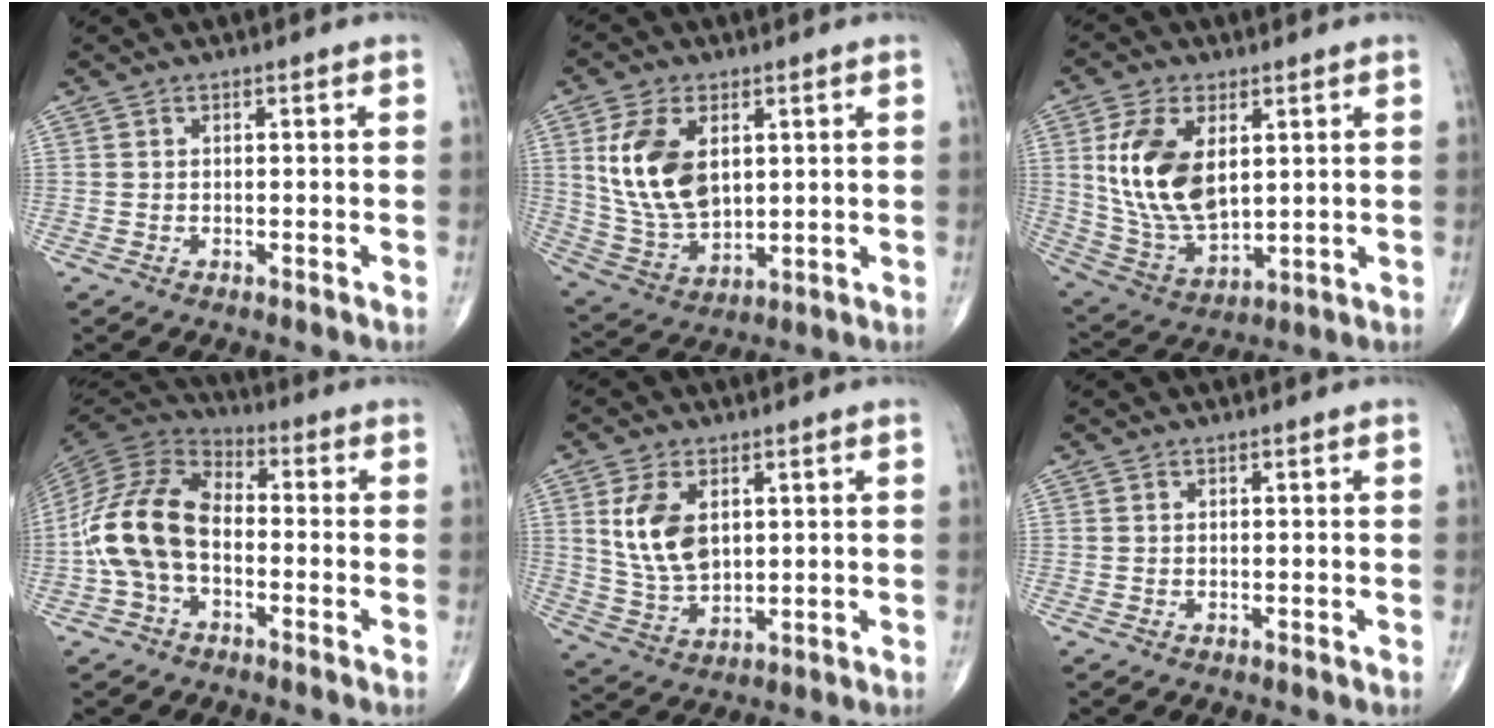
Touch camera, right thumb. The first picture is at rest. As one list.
[{"total": 14.2, "force": [3.4, 8.6, 10.8], "torque": [-0.201, -0.015, 0.077]}, {"total": 15.6, "force": [3.5, 8.9, 12.3], "torque": [-0.230, -0.018, 0.080]}, {"total": 15.1, "force": [-2.6, 9.6, 11.3], "torque": [-0.223, 0.037, -0.058]}, {"total": 10.2, "force": [2.6, 6.2, 7.7], "torque": [-0.137, -0.013, 0.062]}, {"total": 0.0}]